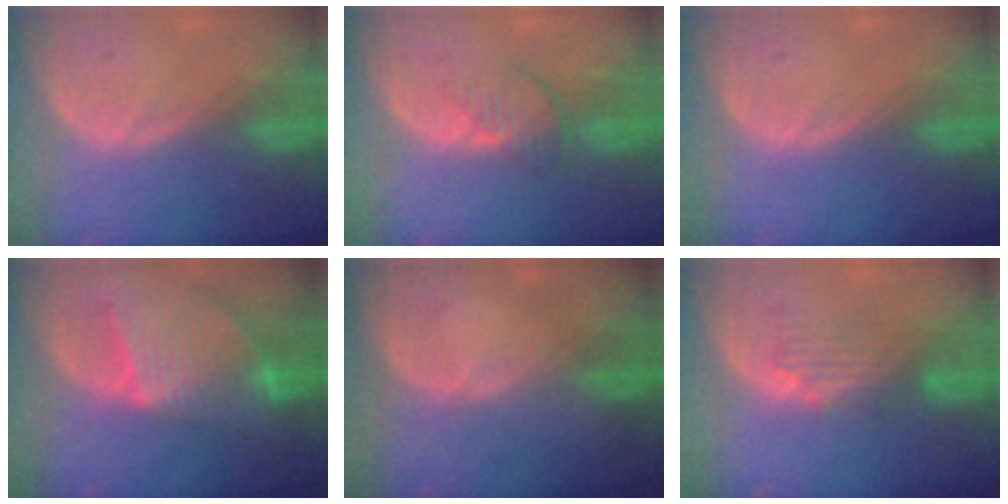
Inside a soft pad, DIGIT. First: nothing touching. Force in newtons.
{"total": 3.7, "press": 3.4, "slide": 1.5}
{"total": 0.0}
{"total": 9.5, "press": 8.2, "slide": 4.8}
{"total": 0.7, "press": 0.5, "slide": 0.5}
{"total": 3.9, "press": 3.7, "slide": 1.0}